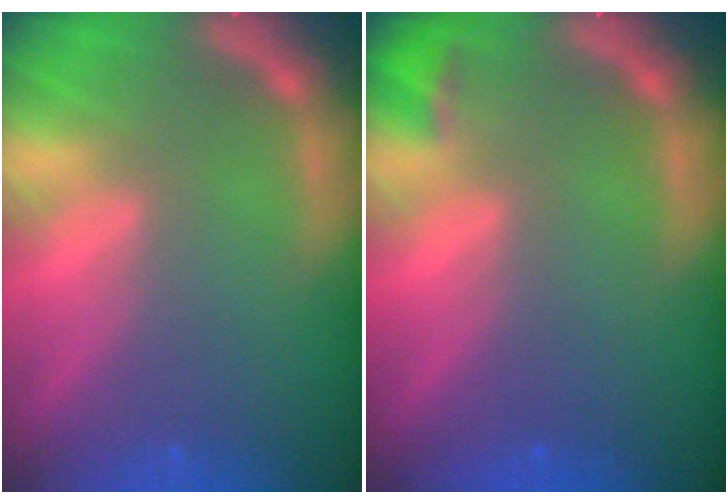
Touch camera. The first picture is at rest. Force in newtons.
{"total": 1.4}